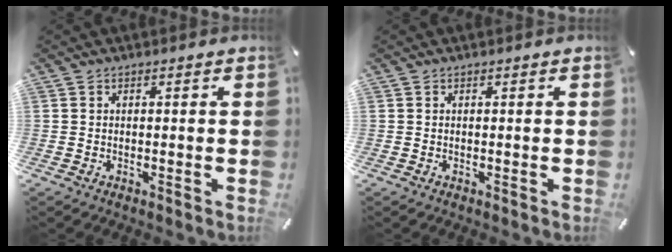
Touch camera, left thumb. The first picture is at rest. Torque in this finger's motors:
{"motor_torque": [0.00, 0.00, 0.00, 0.00, 0.00]}